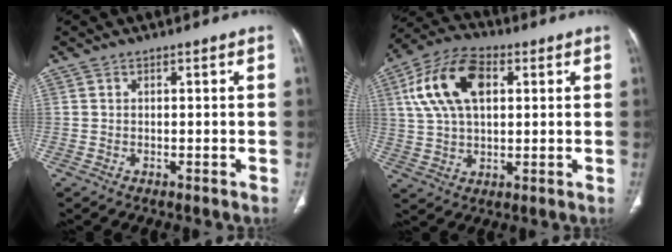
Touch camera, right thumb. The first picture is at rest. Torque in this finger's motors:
{"motor_torque": [-0.29, 0.71, 1.10, -0.13, 0.18]}